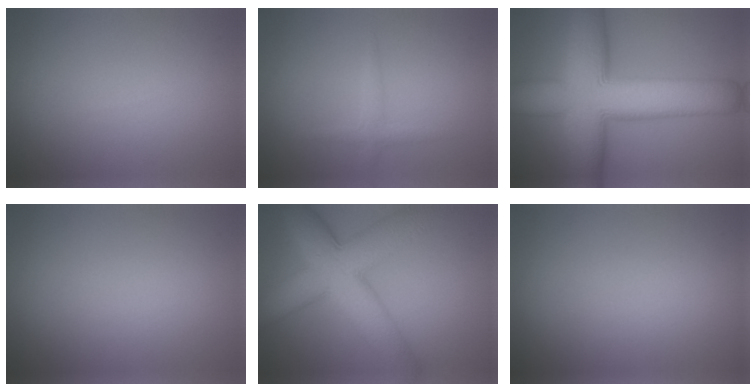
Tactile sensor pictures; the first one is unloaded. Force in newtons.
{"total": 1.3, "press": 1.3, "slide": 0.0}
{"total": 14.3, "press": 14.3, "slide": 0.6}
{"total": 0.0}
{"total": 10.3, "press": 10.3, "slide": 0.4}
{"total": 0.0}